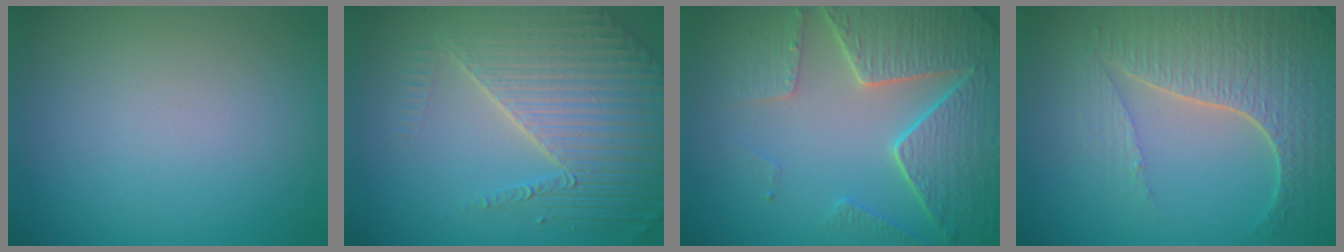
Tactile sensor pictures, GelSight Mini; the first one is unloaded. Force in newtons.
{"total": 6.3, "press": 5.0, "slide": 3.7}
{"total": 7.2, "press": 5.7, "slide": 4.5}
{"total": 6.6, "press": 5.1, "slide": 4.2}